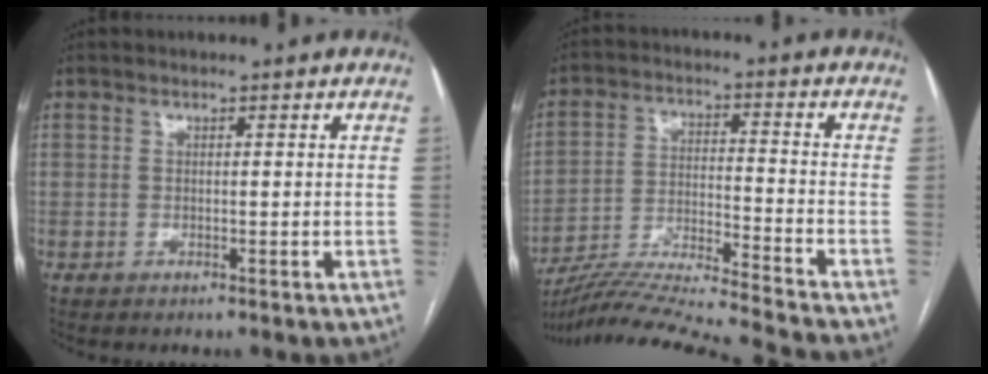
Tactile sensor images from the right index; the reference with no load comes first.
{"total": 19.3, "force": [-17.7, -2.7, 7.2], "torque": [-0.135, -0.027, -0.292]}